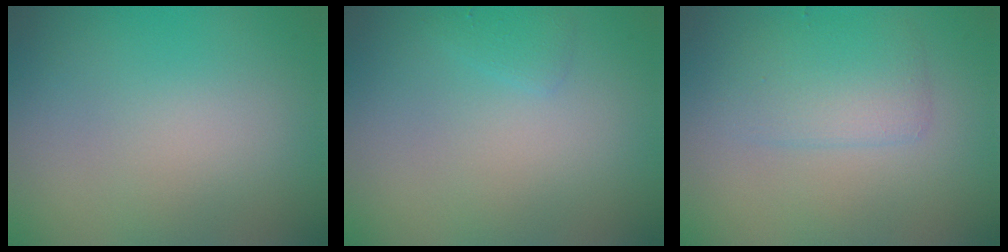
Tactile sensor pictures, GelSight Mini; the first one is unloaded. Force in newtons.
{"total": 0.9, "press": 0.9, "slide": 0.1}
{"total": 2.9, "press": 2.9, "slide": 0.2}